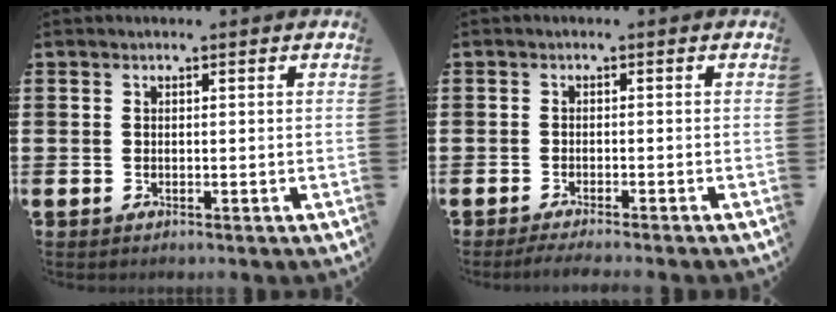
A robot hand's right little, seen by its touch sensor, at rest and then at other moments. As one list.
[{"total": 1.3, "force": [-1.1, -0.1, 0.7], "torque": [-0.009, -0.002, -0.021]}]